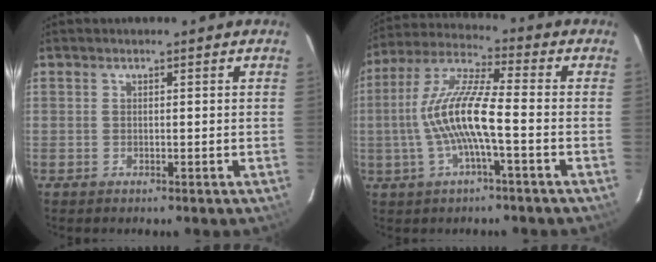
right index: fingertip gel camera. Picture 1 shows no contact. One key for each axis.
{"total": 11.9, "fx": -2.2, "fy": 1.5, "fz": 11.6, "tx": -0.236, "ty": 0.008, "tz": -0.044}